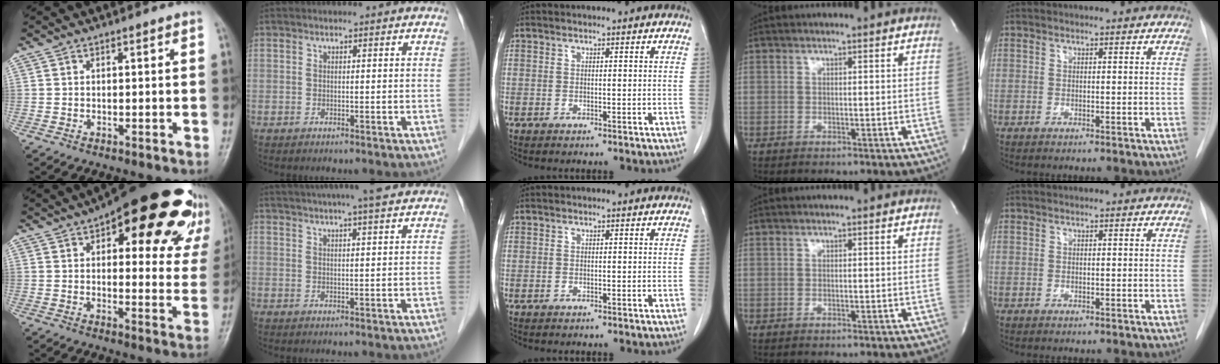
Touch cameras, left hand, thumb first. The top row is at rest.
{"thumb": {"total": 25.5, "force": [15.8, 10.0, 17.4], "torque": [-0.186, -0.037, 0.188]}, "index": {"total": 13.5, "force": [11.5, 0.8, 6.9], "torque": [-0.115, 0.027, 0.153]}}